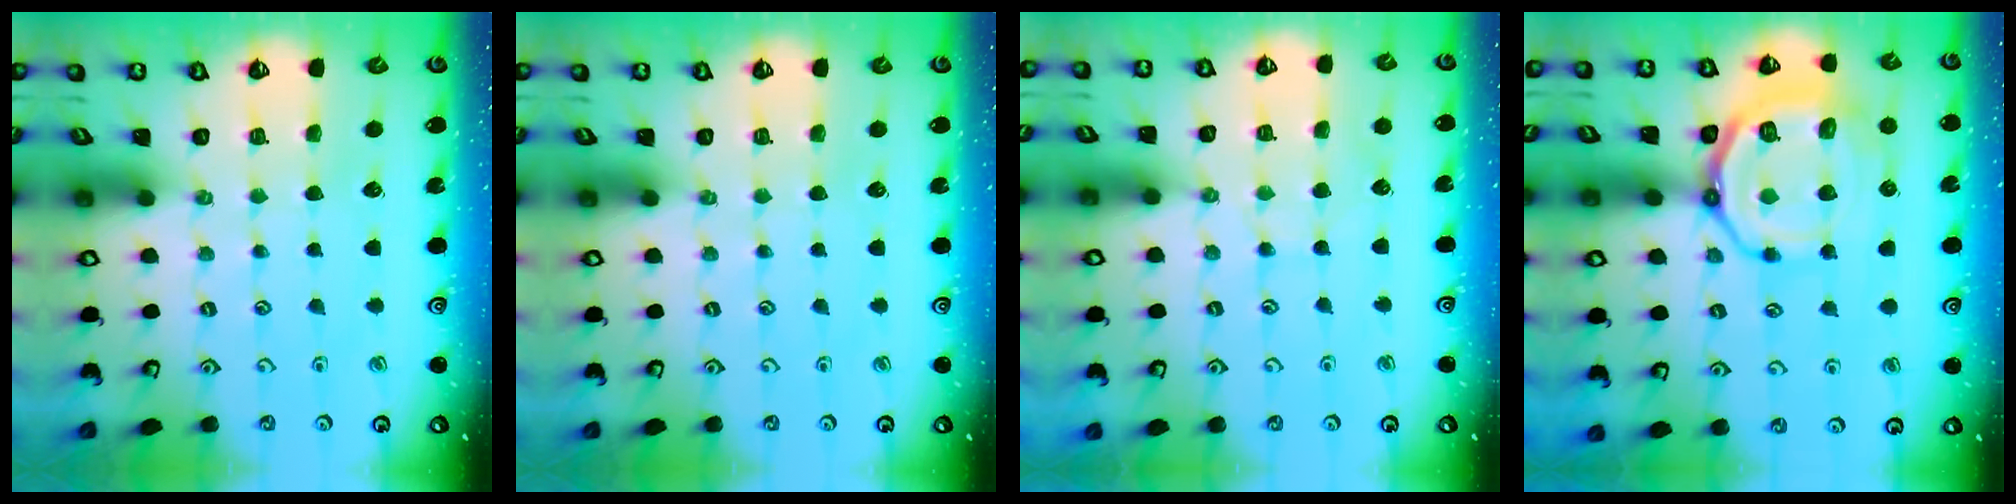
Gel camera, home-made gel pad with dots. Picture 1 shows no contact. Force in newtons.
{"total": 0.0}
{"total": 5.5, "press": 5.5, "slide": 0.5}
{"total": 16.0, "press": 15.9, "slide": 2.0}